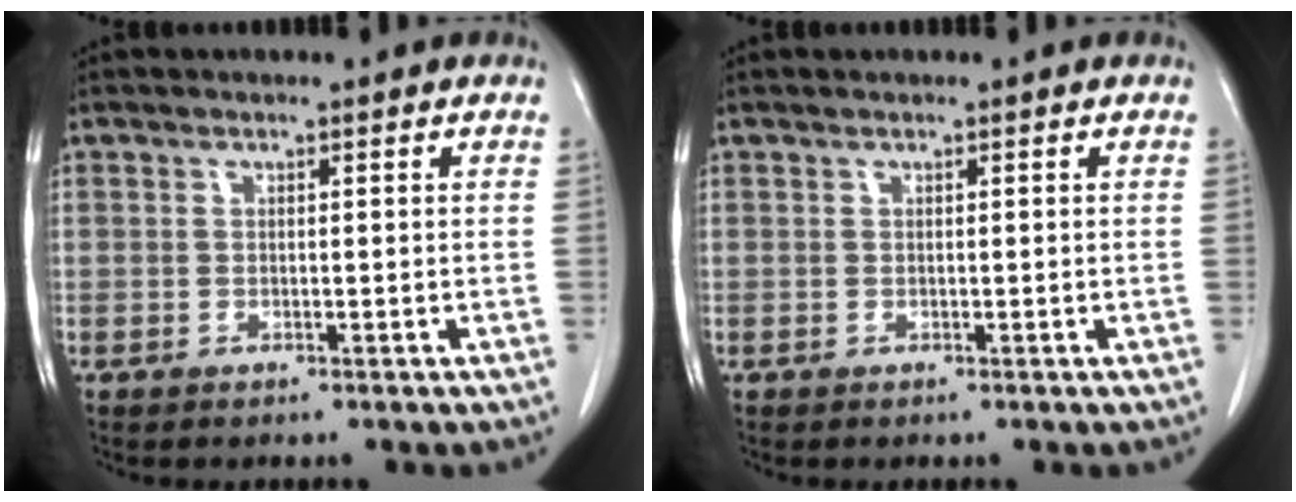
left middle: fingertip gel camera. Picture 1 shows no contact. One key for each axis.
{"total": 0.0}